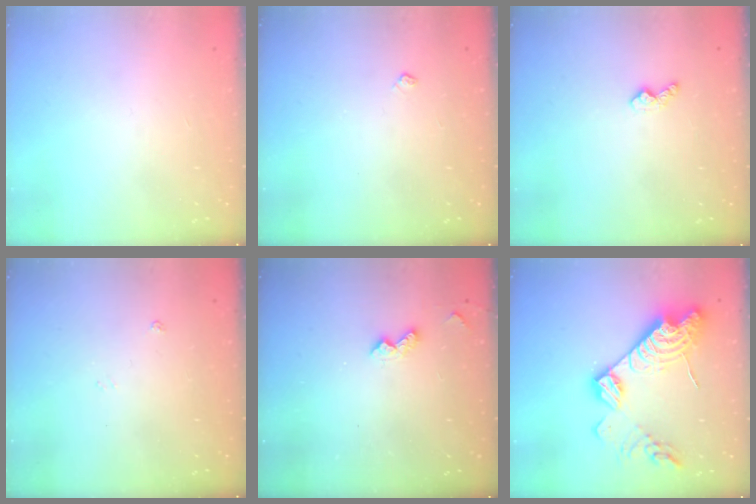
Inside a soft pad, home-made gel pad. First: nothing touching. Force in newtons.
{"total": 3.6, "press": 3.5, "slide": 0.6}
{"total": 4.2, "press": 4.1, "slide": 0.6}
{"total": 3.4, "press": 3.3, "slide": 0.5}
{"total": 5.3, "press": 5.2, "slide": 0.7}
{"total": 20.3, "press": 20.2, "slide": 1.8}